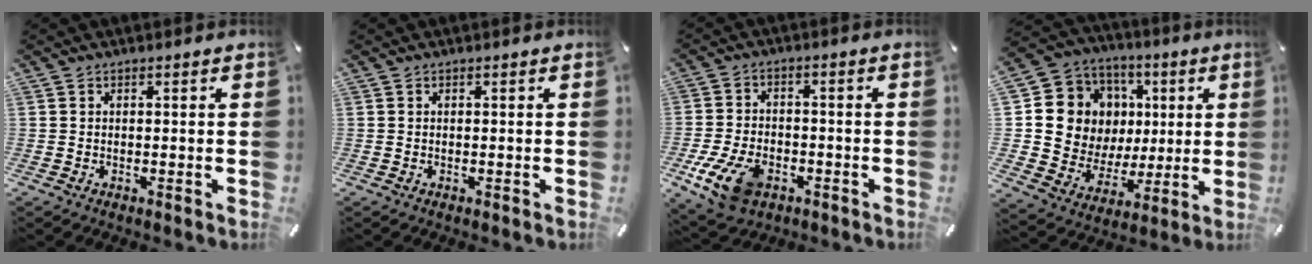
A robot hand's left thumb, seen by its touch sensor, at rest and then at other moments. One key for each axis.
{"total": 0.0}
{"total": 11.2, "fx": -5.0, "fy": 7.2, "fz": 6.9, "tx": -0.143, "ty": 0.014, "tz": -0.089}
{"total": 13.3, "fx": 2.7, "fy": 12.7, "fz": 3.1, "tx": -0.047, "ty": -0.028, "tz": 0.070}